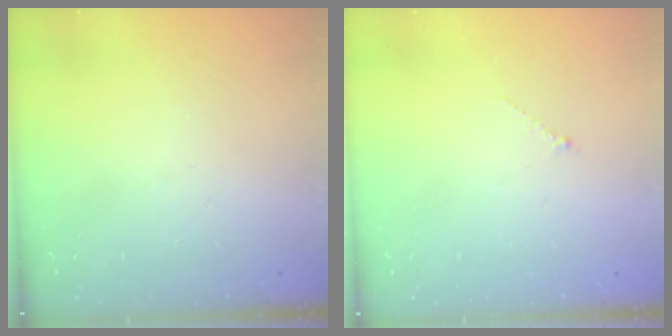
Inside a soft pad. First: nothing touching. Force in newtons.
{"total": 0.0}